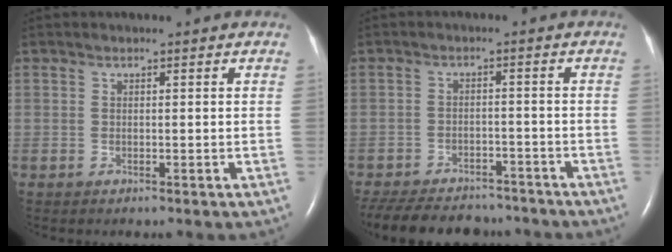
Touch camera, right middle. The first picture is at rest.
{"total": 16.0, "force": [-13.9, 5.6, 5.7], "torque": [-0.144, -0.010, -0.191]}